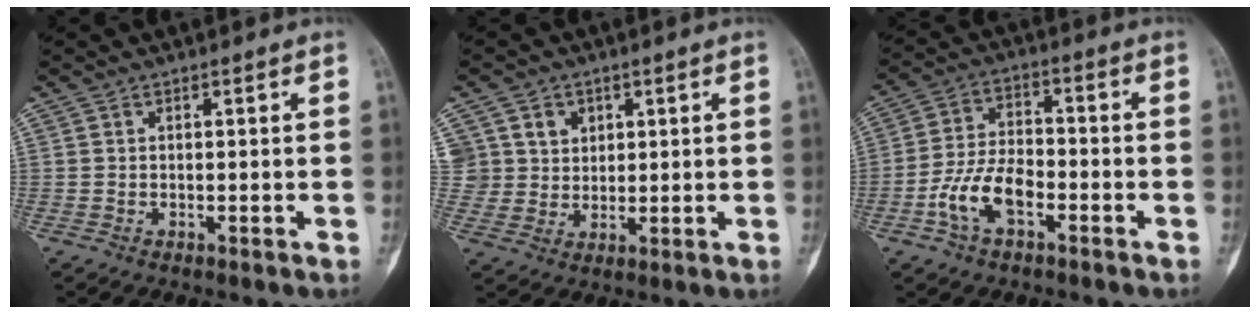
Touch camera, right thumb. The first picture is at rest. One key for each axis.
{"total": 7.3, "fx": 2.9, "fy": 6.5, "fz": 1.4, "tx": 0.004, "ty": -0.009, "tz": 0.058}
{"total": 9.7, "fx": -4.0, "fy": 5.2, "fz": 7.1, "tx": -0.135, "ty": 0.033, "tz": -0.078}